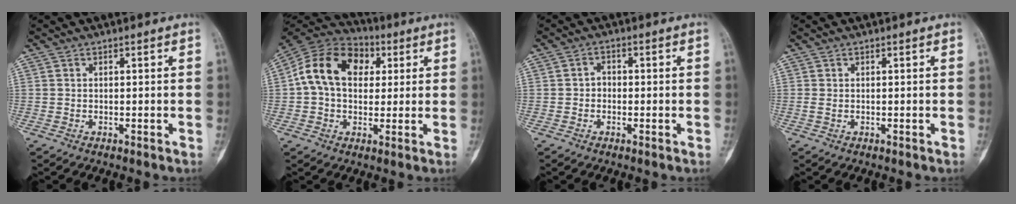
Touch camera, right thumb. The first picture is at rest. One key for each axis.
{"total": 15.4, "fx": 3.0, "fy": 11.2, "fz": 10.1, "tx": -0.160, "ty": 0.024, "tz": 0.042}
{"total": 2.1, "fx": -0.4, "fy": 1.8, "fz": 1.1, "tx": -0.005, "ty": 0.010, "tz": -0.011}
{"total": 0.7, "fx": 0.1, "fy": 0.5, "fz": 0.5, "tx": -0.017, "ty": 0.003, "tz": 0.004}